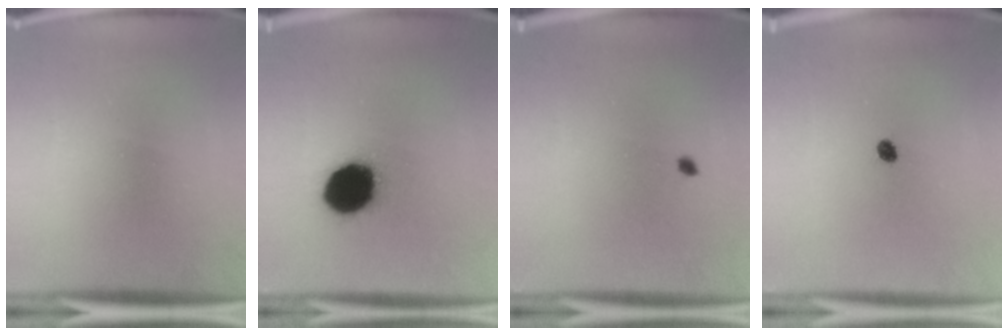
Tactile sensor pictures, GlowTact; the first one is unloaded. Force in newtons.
{"total": 17.0}
{"total": 0.8}
{"total": 1.7}